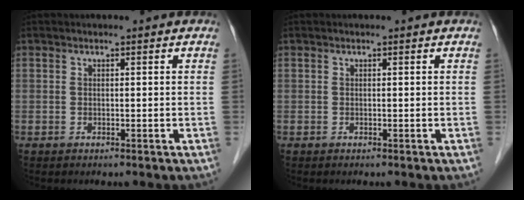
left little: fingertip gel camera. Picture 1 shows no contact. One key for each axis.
{"total": 0.0}